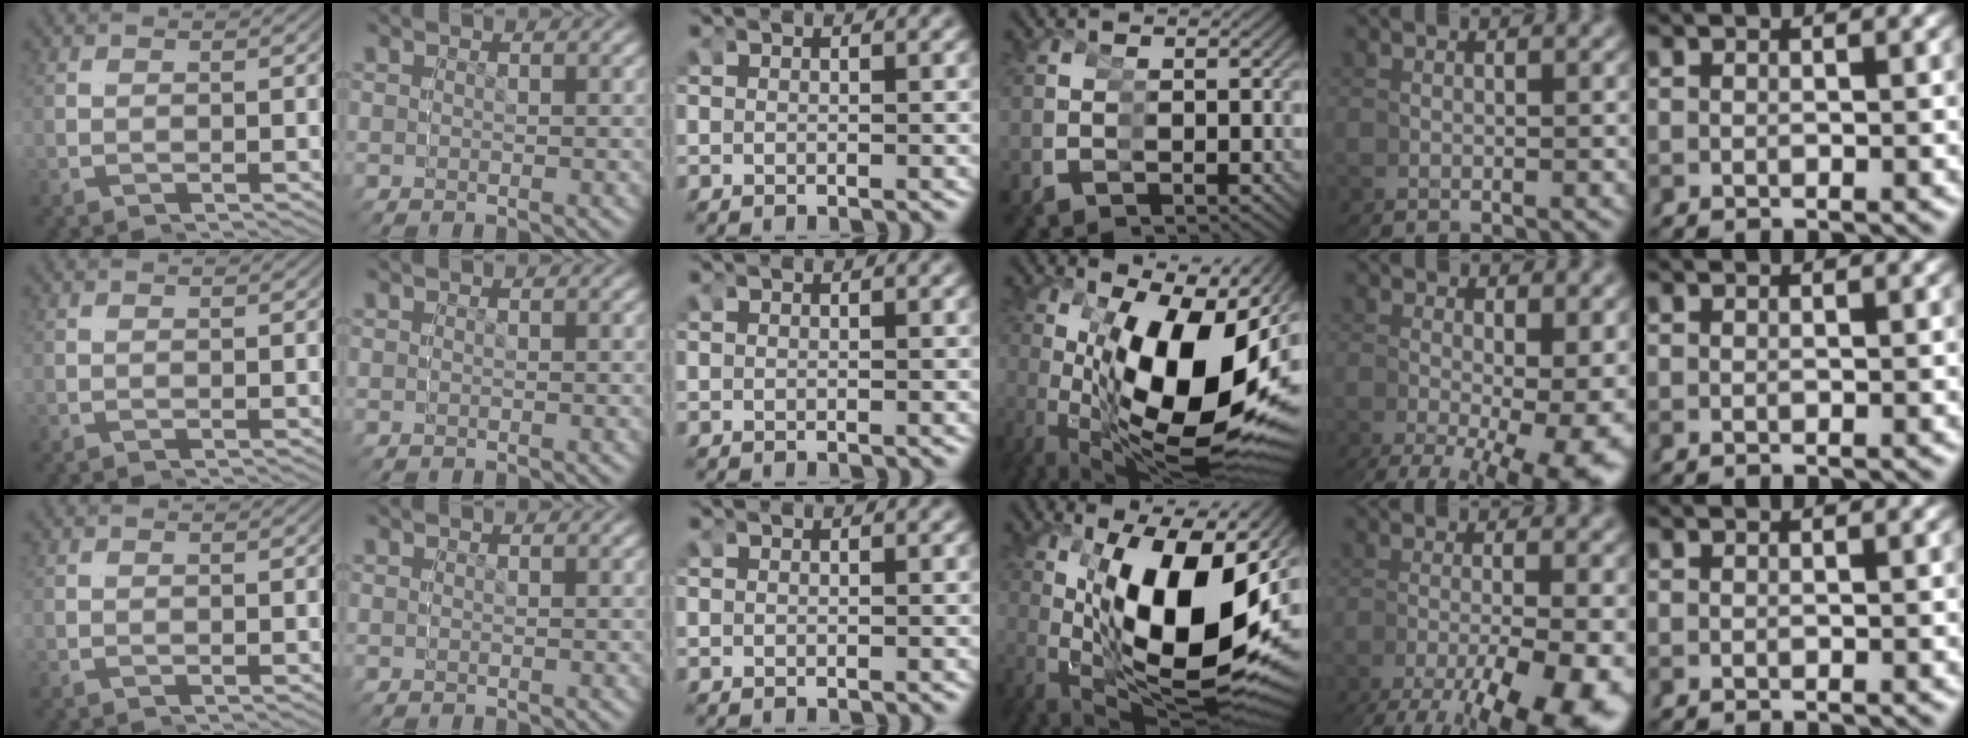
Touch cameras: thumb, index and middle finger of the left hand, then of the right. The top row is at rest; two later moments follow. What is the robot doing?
{"motion": "grasp_and_lifting", "object": "glue stick"}